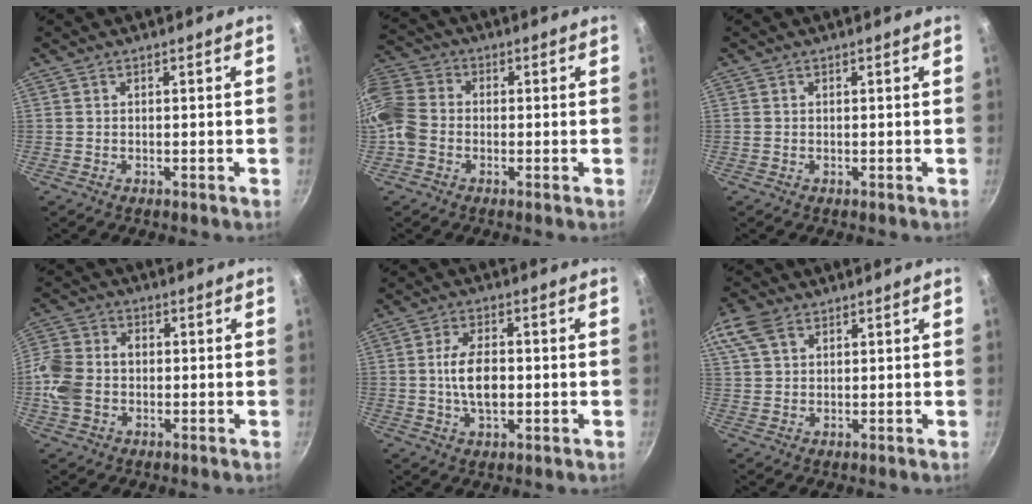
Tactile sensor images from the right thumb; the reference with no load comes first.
{"total": 10.6, "force": [-2.7, 8.4, 5.9], "torque": [-0.113, 0.031, -0.076]}
{"total": 0.0}
{"total": 11.9, "force": [-0.9, 9.2, 7.5], "torque": [-0.153, 0.023, -0.031]}
{"total": 8.2, "force": [-0.4, 4.4, 7.0], "torque": [-0.122, 0.009, -0.010]}
{"total": 7.1, "force": [3.7, 4.5, 4.1], "torque": [-0.081, 0.010, 0.069]}